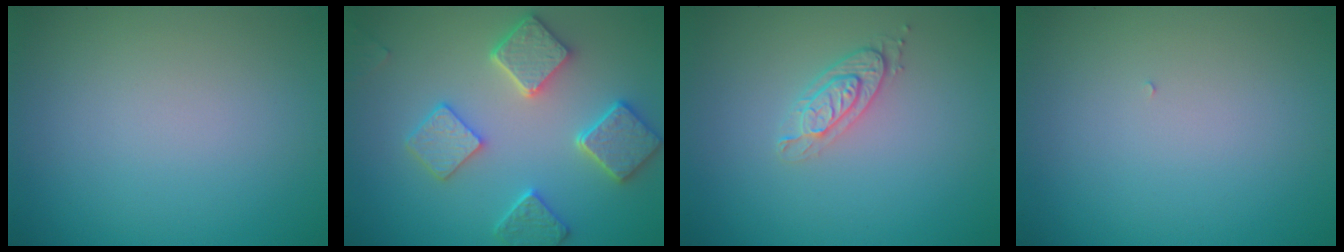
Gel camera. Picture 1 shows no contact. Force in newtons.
{"total": 5.1, "press": 4.6, "slide": 2.0}
{"total": 2.1, "press": 1.9, "slide": 0.8}
{"total": 0.0}